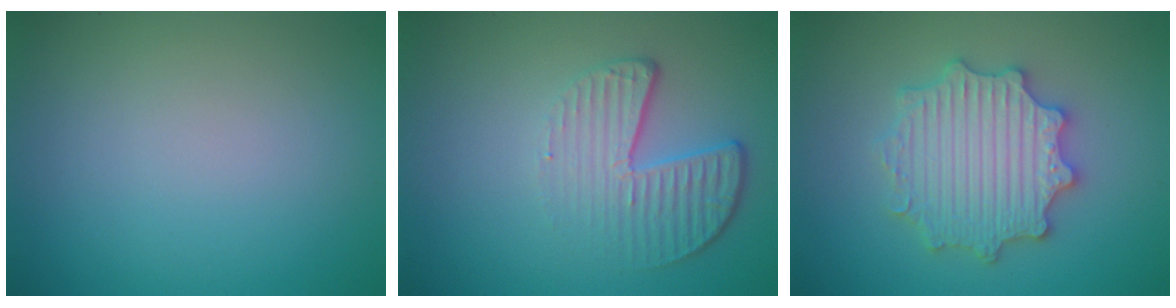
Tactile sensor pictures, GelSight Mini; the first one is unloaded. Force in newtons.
{"total": 4.5, "press": 3.0, "slide": 3.3}
{"total": 5.6, "press": 5.5, "slide": 1.0}